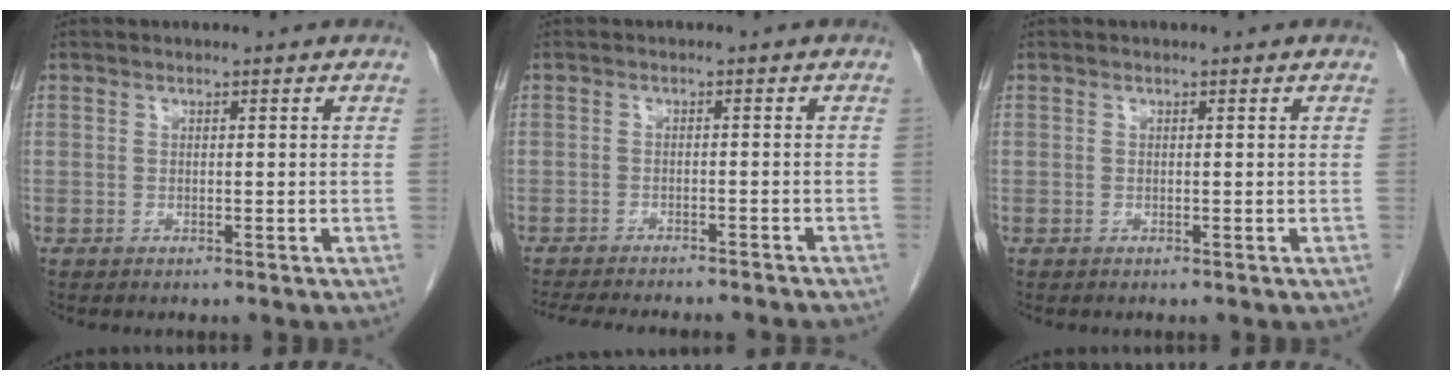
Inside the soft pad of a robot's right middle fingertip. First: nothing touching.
{"total": 16.2, "force": [-14.6, 2.4, 6.7], "torque": [-0.130, -0.028, -0.184]}
{"total": 0.0}